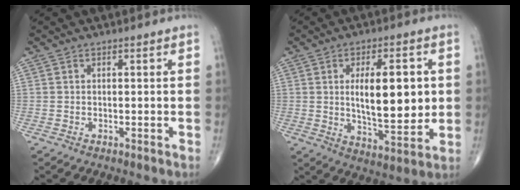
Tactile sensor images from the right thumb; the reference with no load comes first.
{"total": 14.3, "force": [1.7, 5.8, 13.0], "torque": [-0.183, -0.021, 0.035]}